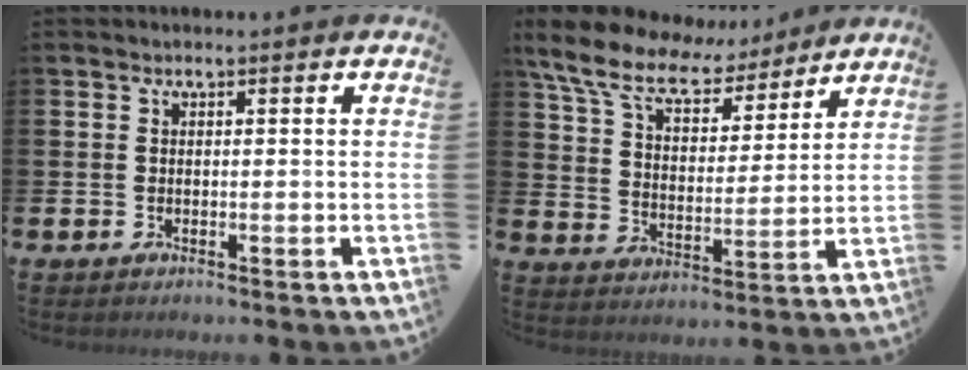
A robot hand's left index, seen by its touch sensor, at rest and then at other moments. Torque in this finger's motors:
{"motor_torque": [2.14, 0.00, 0.60, 0.21]}